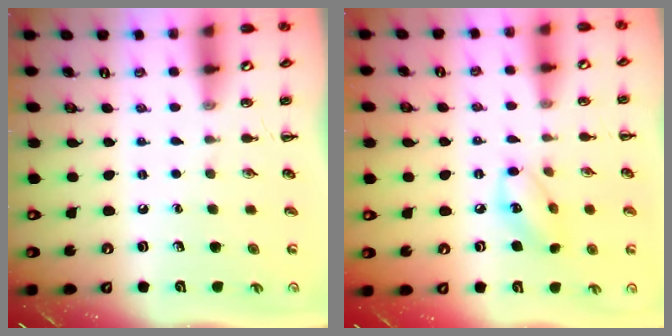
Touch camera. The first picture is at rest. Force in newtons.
{"total": 8.8, "press": 8.8, "slide": 0.5}